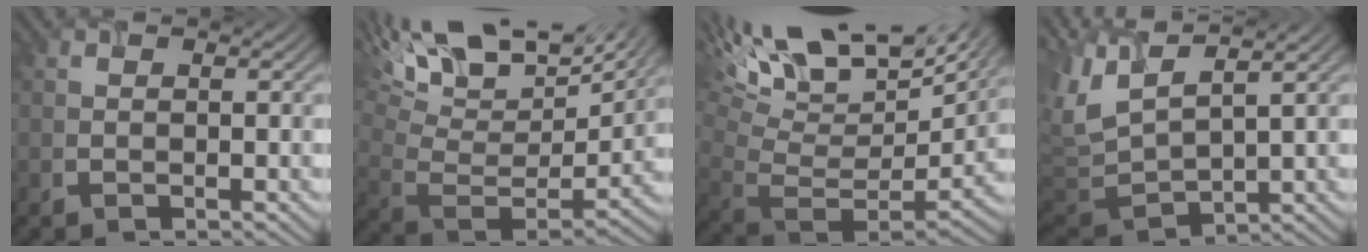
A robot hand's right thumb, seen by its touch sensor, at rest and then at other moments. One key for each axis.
{"total": 16.9, "fx": 10.1, "fy": 6.5, "fz": 11.8, "tx": -0.238, "ty": 0.018, "tz": 0.161}
{"total": 18.3, "fx": 9.9, "fy": 7.2, "fz": 13.5, "tx": -0.260, "ty": 0.020, "tz": 0.172}
{"total": 6.9, "fx": 4.3, "fy": 1.6, "fz": 5.2, "tx": -0.141, "ty": 0.016, "tz": 0.086}